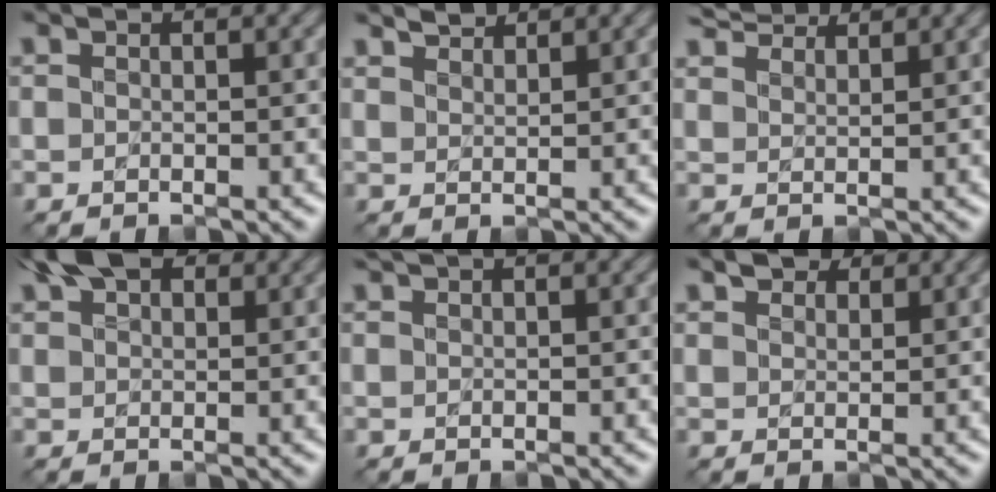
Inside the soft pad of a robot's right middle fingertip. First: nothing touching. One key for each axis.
{"total": 1.9, "fx": 1.9, "fy": -0.1, "fz": -0.5, "tx": 0.008, "ty": 0.002, "tz": 0.034}
{"total": 4.3, "fx": 4.3, "fy": 0.3, "fz": 0.4, "tx": -0.014, "ty": 0.009, "tz": 0.065}
{"total": 4.6, "fx": 3.5, "fy": 1.9, "fz": 2.2, "tx": -0.035, "ty": 0.018, "tz": 0.058}
{"total": 1.8, "fx": 1.3, "fy": 0.6, "fz": 1.1, "tx": -0.007, "ty": 0.001, "tz": 0.003}
{"total": 2.1, "fx": 2.1, "fy": 0.5, "fz": -0.1, "tx": -0.004, "ty": 0.005, "tz": 0.038}